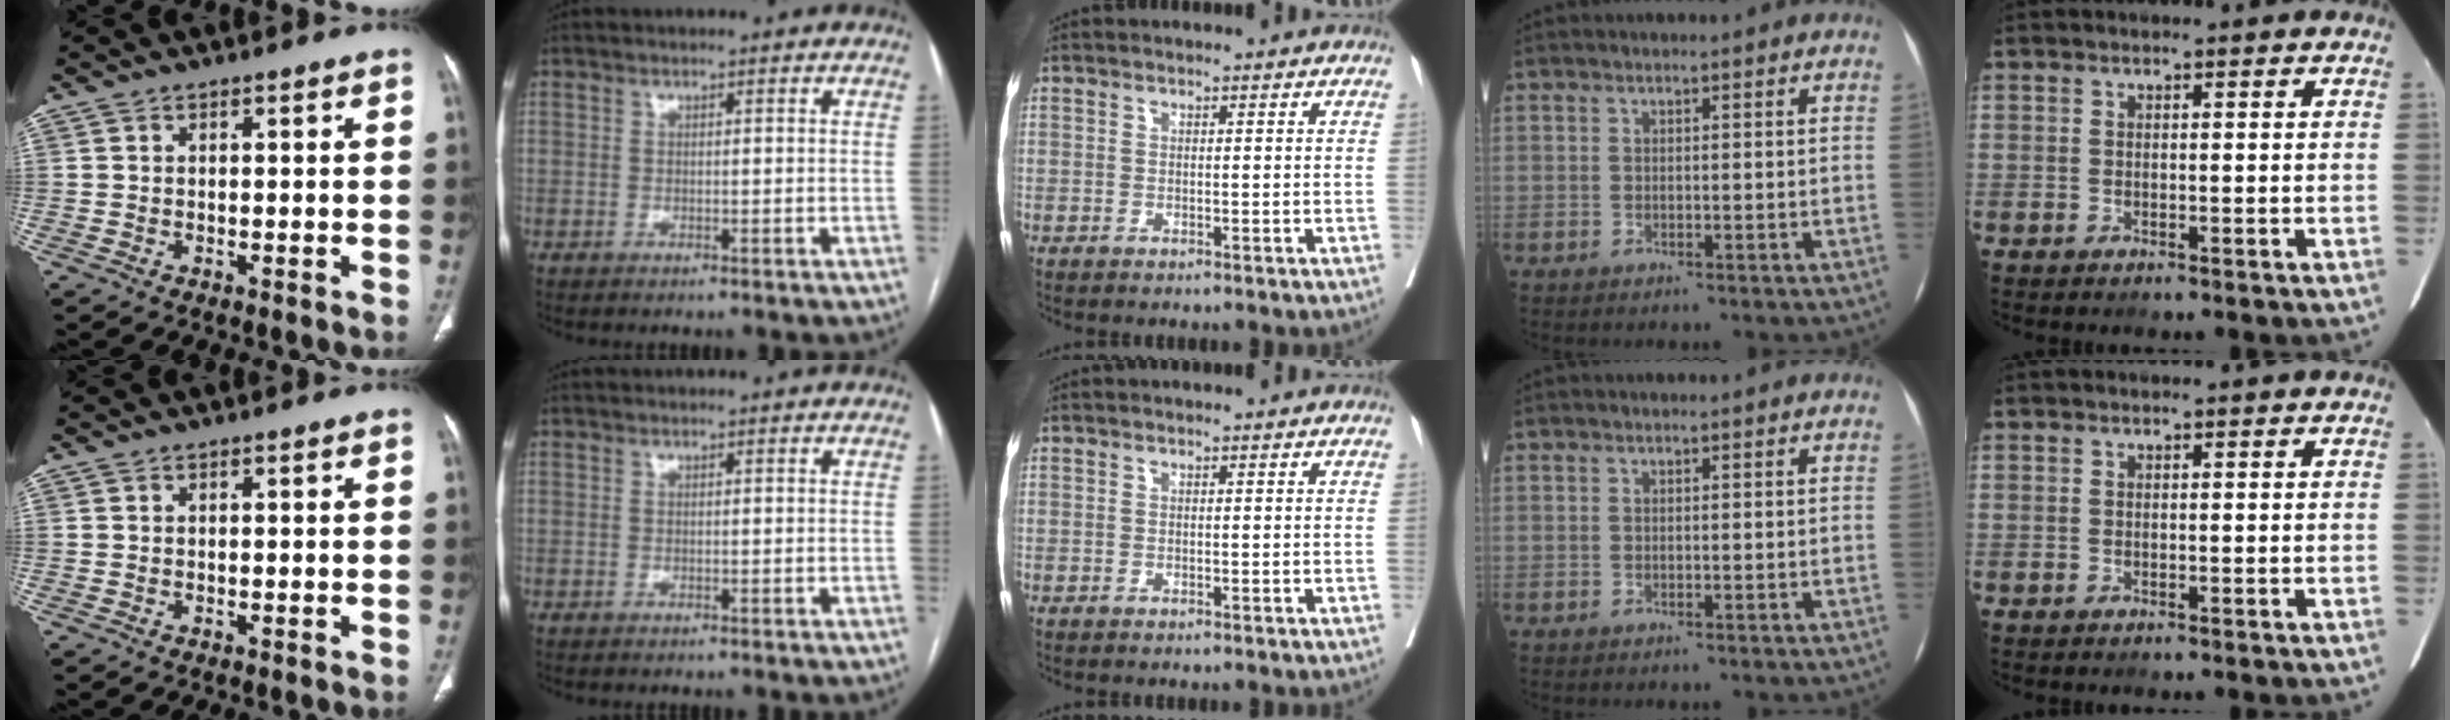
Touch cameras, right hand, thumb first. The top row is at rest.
{}